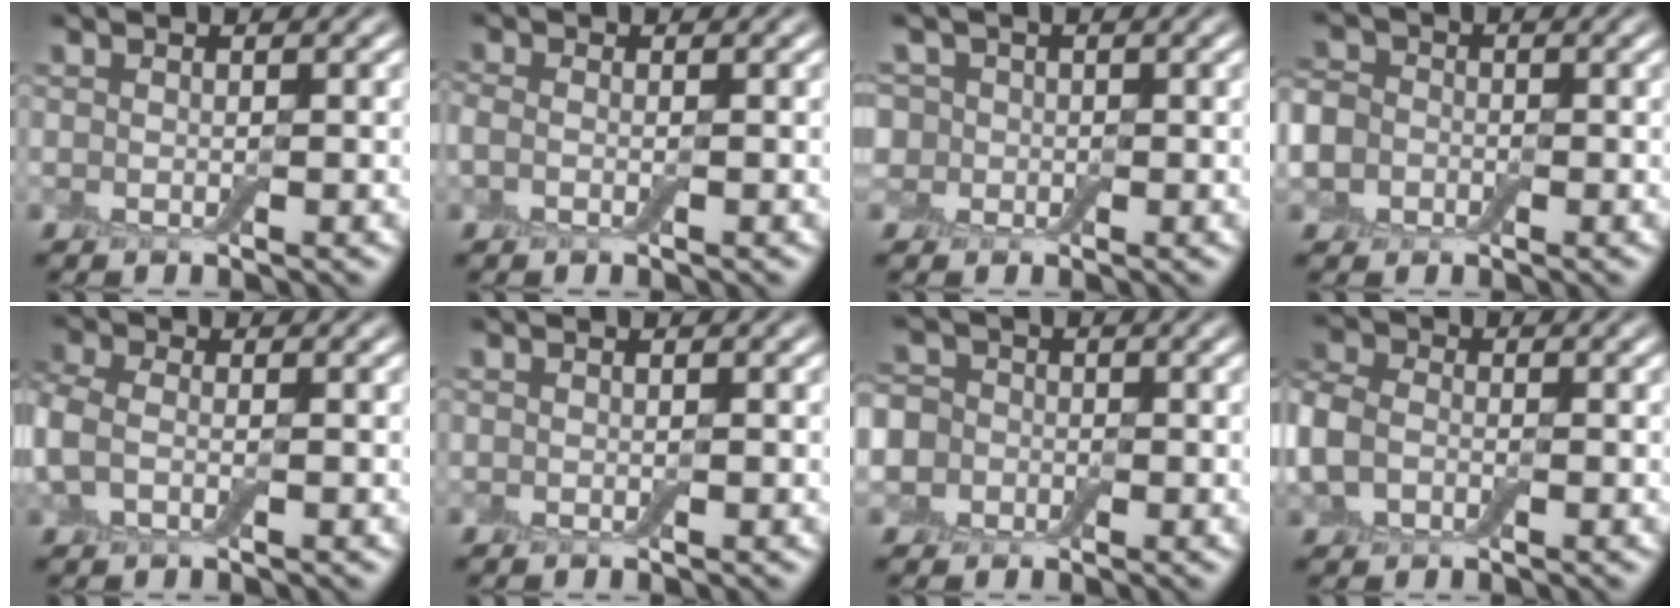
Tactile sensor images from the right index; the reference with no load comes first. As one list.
[{"total": 1.2, "force": [-0.3, 0.7, 0.8], "torque": [-0.022, 0.002, -0.012]}, {"total": 4.8, "force": [1.5, 4.1, 2.1], "torque": [-0.037, 0.027, -0.007]}, {"total": 8.3, "force": [-1.9, 7.4, 3.2], "torque": [-0.076, 0.007, -0.088]}, {"total": 3.3, "force": [-0.2, 2.3, 2.3], "torque": [-0.063, 0.005, -0.014]}, {"total": 0.0}, {"total": 7.6, "force": [-1.3, 7.0, 2.8], "torque": [-0.058, 0.024, -0.078]}, {"total": 4.3, "force": [-0.7, 3.3, 2.6], "torque": [-0.069, 0.003, -0.027]}]